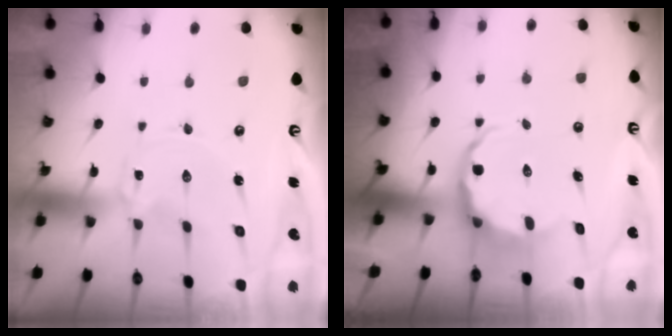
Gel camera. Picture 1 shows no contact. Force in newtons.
{"total": 5.0, "press": 4.5, "slide": 2.2}